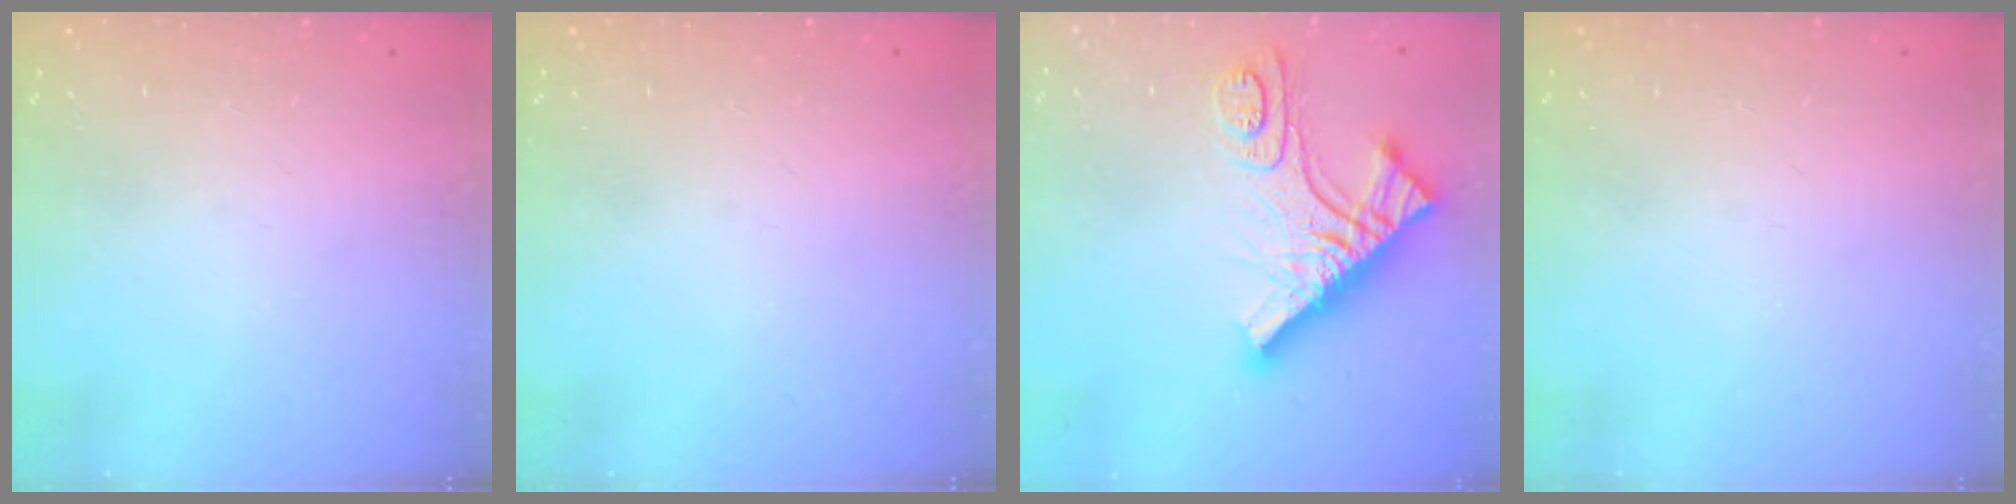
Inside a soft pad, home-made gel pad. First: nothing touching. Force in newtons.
{"total": 0.0}
{"total": 14.2, "press": 14.1, "slide": 1.5}
{"total": 0.0}